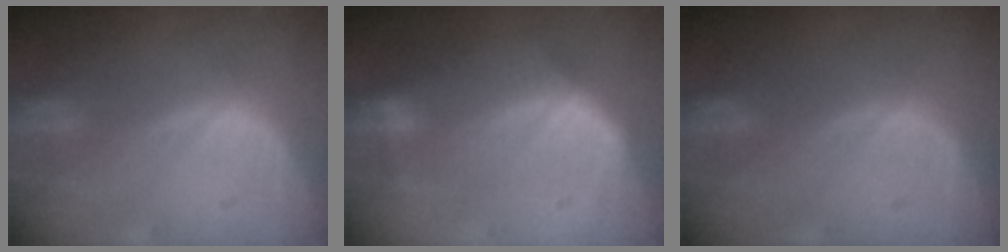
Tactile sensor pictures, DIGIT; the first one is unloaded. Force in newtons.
{"total": 6.5, "press": 6.0, "slide": 2.4}
{"total": 0.0}